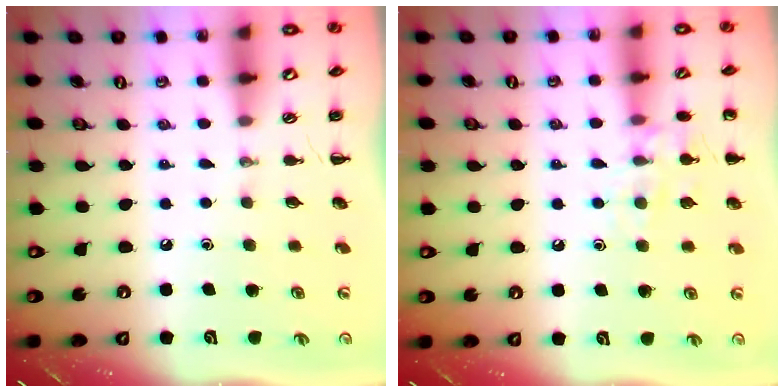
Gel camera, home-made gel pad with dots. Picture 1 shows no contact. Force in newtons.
{"total": 9.1, "press": 9.1, "slide": 1.2}